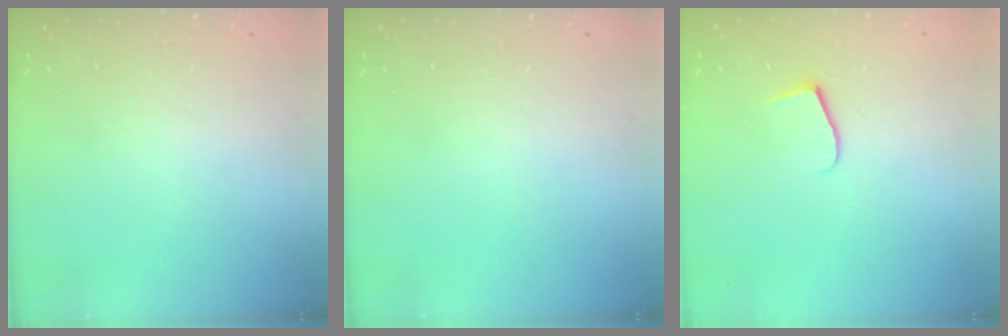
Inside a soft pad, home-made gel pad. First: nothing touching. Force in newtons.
{"total": 0.0}
{"total": 7.0, "press": 6.9, "slide": 0.5}